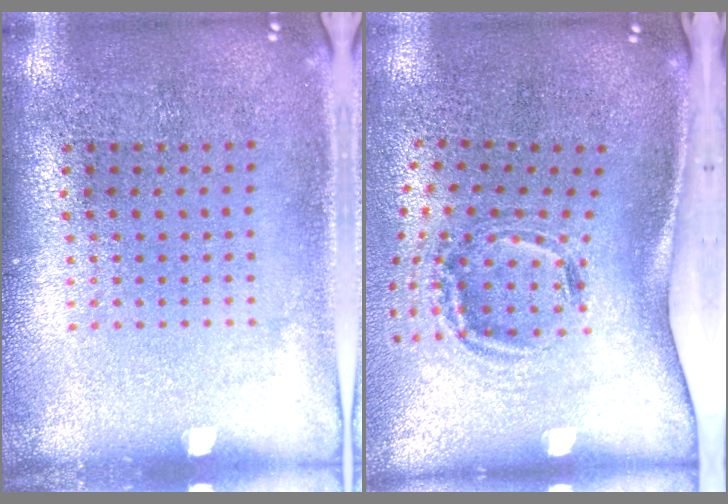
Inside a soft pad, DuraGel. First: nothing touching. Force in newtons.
{"total": 1.9, "press": 1.3, "slide": 1.3}